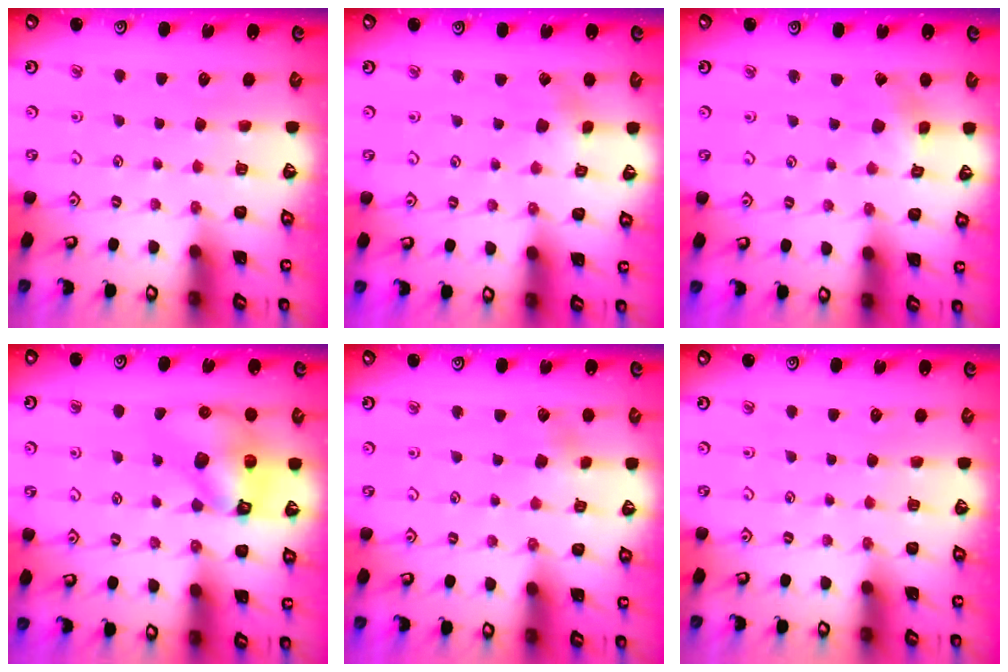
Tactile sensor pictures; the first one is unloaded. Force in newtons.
{"total": 1.9, "press": 1.9, "slide": 0.2}
{"total": 2.6, "press": 2.6, "slide": 0.1}
{"total": 12.4, "press": 12.2, "slide": 2.1}
{"total": 3.1, "press": 3.0, "slide": 0.5}
{"total": 0.0}